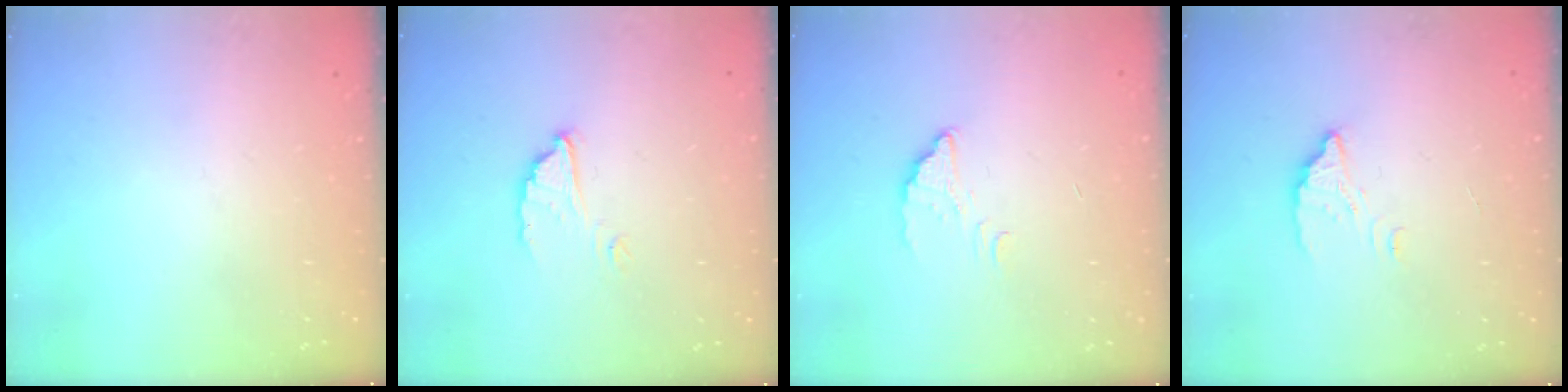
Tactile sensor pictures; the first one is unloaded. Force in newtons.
{"total": 4.4, "press": 4.3, "slide": 0.2}
{"total": 2.2, "press": 2.2, "slide": 0.1}
{"total": 3.1, "press": 3.1, "slide": 0.2}